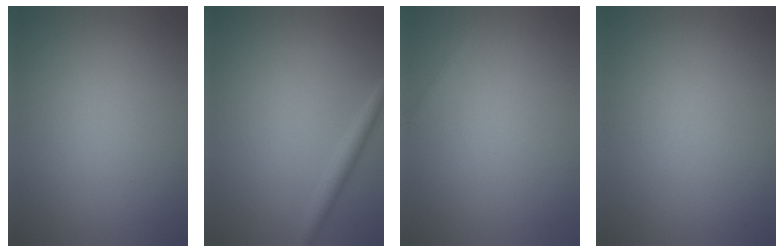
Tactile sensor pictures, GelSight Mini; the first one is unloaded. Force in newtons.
{"total": 1.9, "press": 1.9, "slide": 0.1}
{"total": 0.6, "press": 0.6, "slide": 0.0}
{"total": 0.0}